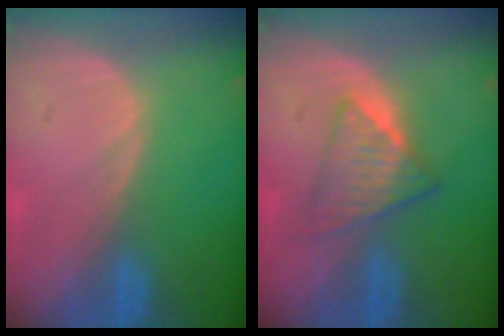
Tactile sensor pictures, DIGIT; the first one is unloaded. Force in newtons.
{"total": 5.9, "press": 5.4, "slide": 2.3}